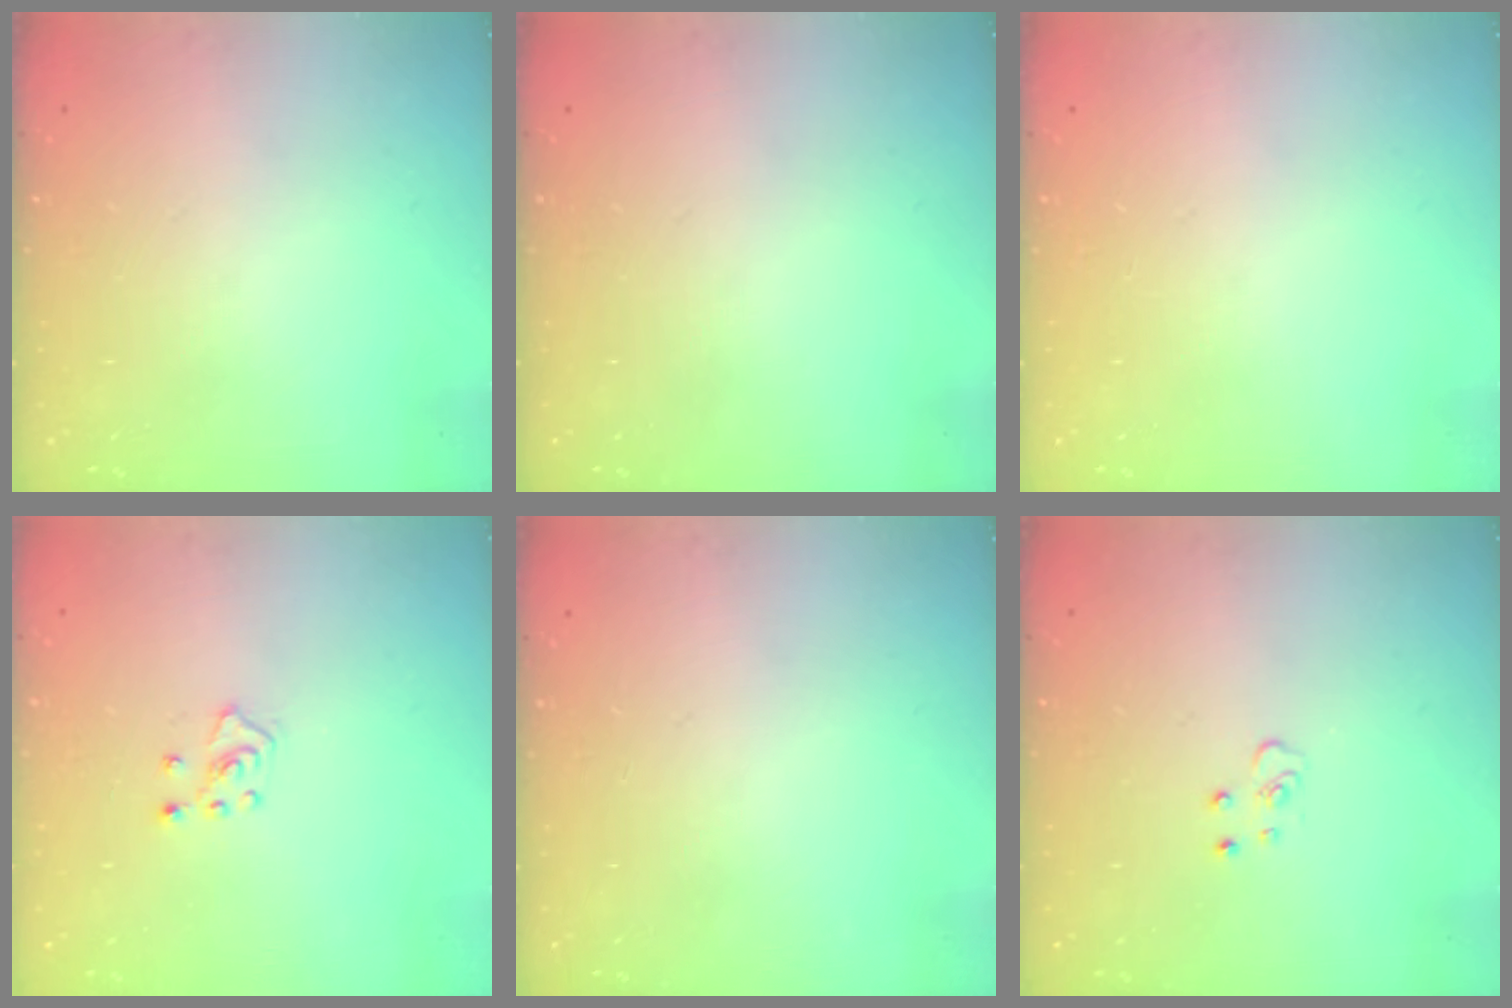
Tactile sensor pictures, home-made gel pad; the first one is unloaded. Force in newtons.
{"total": 0.0}
{"total": 0.0}
{"total": 4.1, "press": 4.1, "slide": 0.5}
{"total": 0.0}
{"total": 4.4, "press": 4.3, "slide": 0.3}